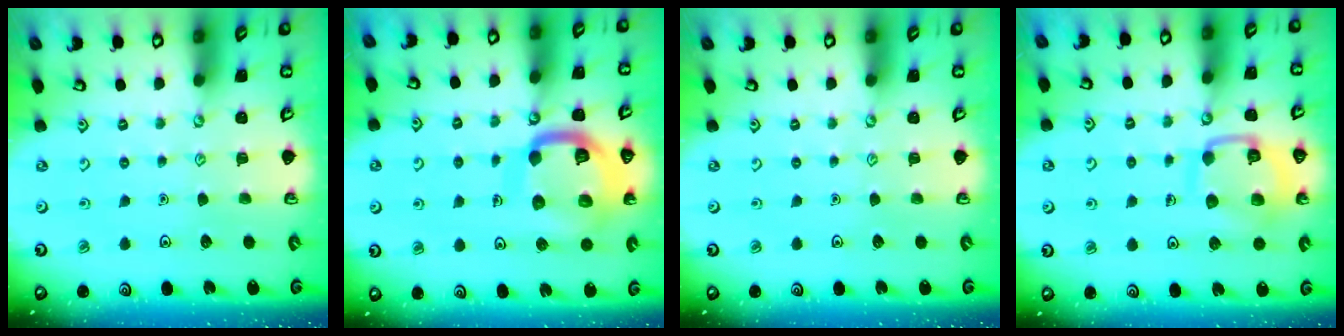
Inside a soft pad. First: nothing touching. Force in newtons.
{"total": 17.0, "press": 16.9, "slide": 1.9}
{"total": 0.0}
{"total": 11.9, "press": 11.8, "slide": 1.0}